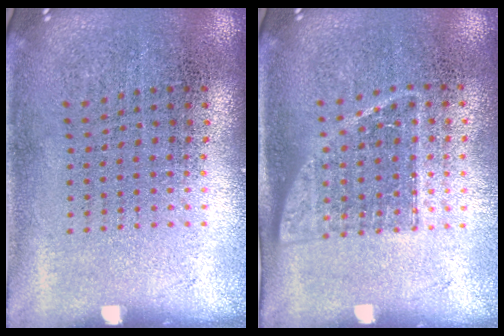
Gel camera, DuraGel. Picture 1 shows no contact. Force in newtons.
{"total": 1.3, "press": 1.1, "slide": 0.7}